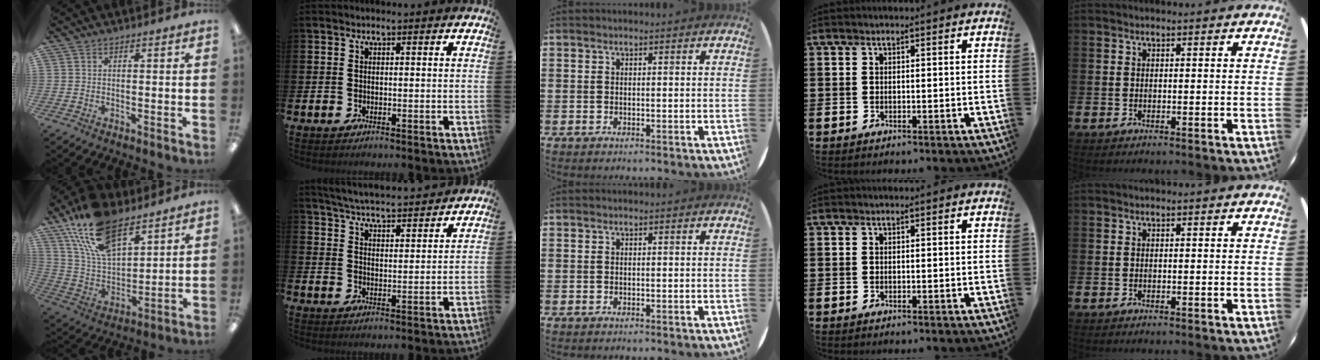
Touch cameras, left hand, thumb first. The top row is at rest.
{"thumb": {"total": 19.4, "force": [12.6, 9.5, 11.3], "torque": [-0.237, -0.058, 0.228]}, "index": {"total": 5.4, "force": [5.4, 0.2, 0.6], "torque": [-0.032, -0.036, 0.095]}}